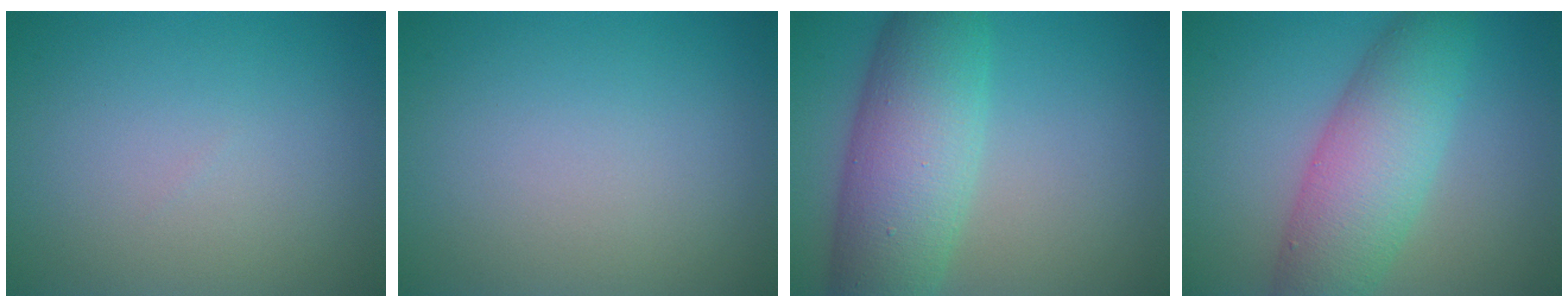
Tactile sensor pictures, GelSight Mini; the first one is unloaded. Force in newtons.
{"total": 0.0}
{"total": 9.0, "press": 9.0, "slide": 0.2}
{"total": 7.4, "press": 7.4, "slide": 0.2}